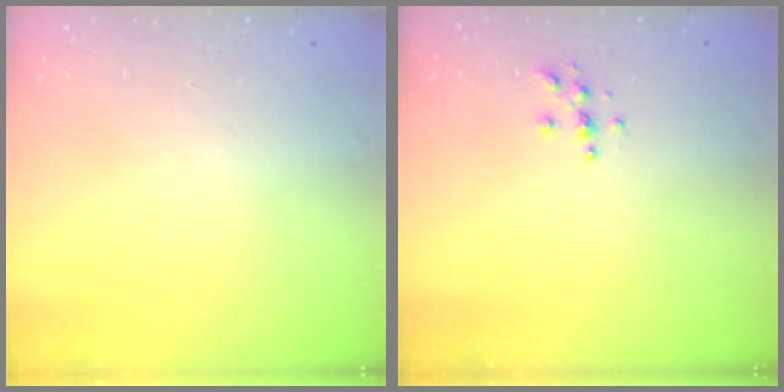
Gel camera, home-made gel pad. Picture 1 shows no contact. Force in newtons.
{"total": 5.0, "press": 5.0, "slide": 0.4}